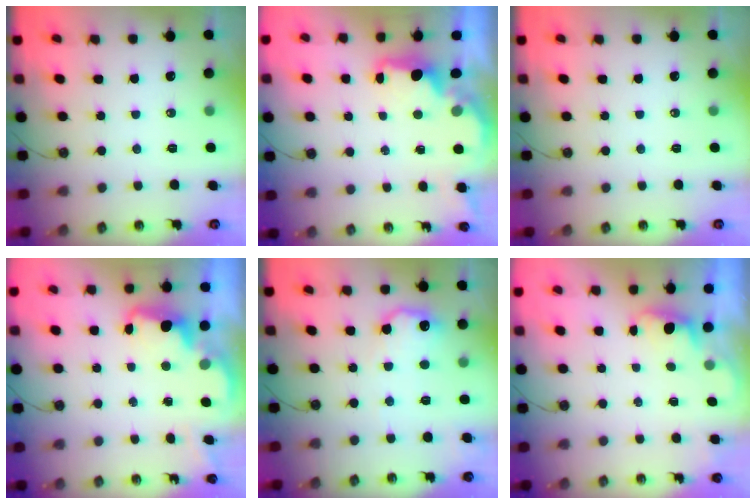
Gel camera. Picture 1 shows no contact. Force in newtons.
{"total": 2.0, "press": 1.8, "slide": 0.7}
{"total": 0.0}
{"total": 2.4, "press": 2.4, "slide": 0.5}
{"total": 10.9, "press": 10.9, "slide": 0.5}
{"total": 0.7, "press": 0.1, "slide": 0.7}